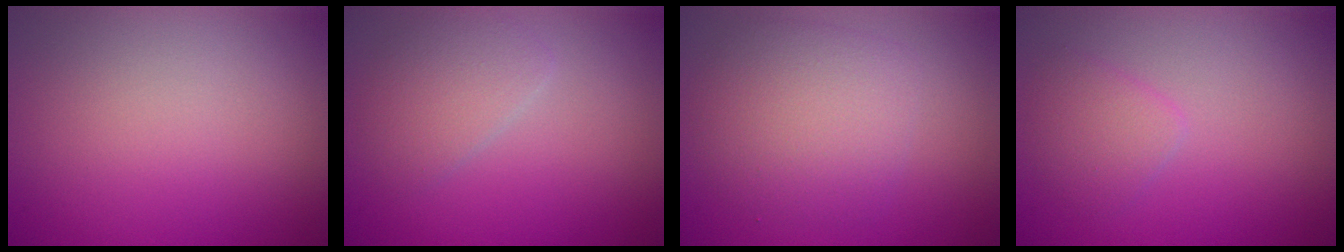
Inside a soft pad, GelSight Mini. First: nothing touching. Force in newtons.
{"total": 2.5, "press": 2.5, "slide": 0.1}
{"total": 4.5, "press": 4.5, "slide": 0.0}
{"total": 1.9, "press": 1.9, "slide": 0.1}